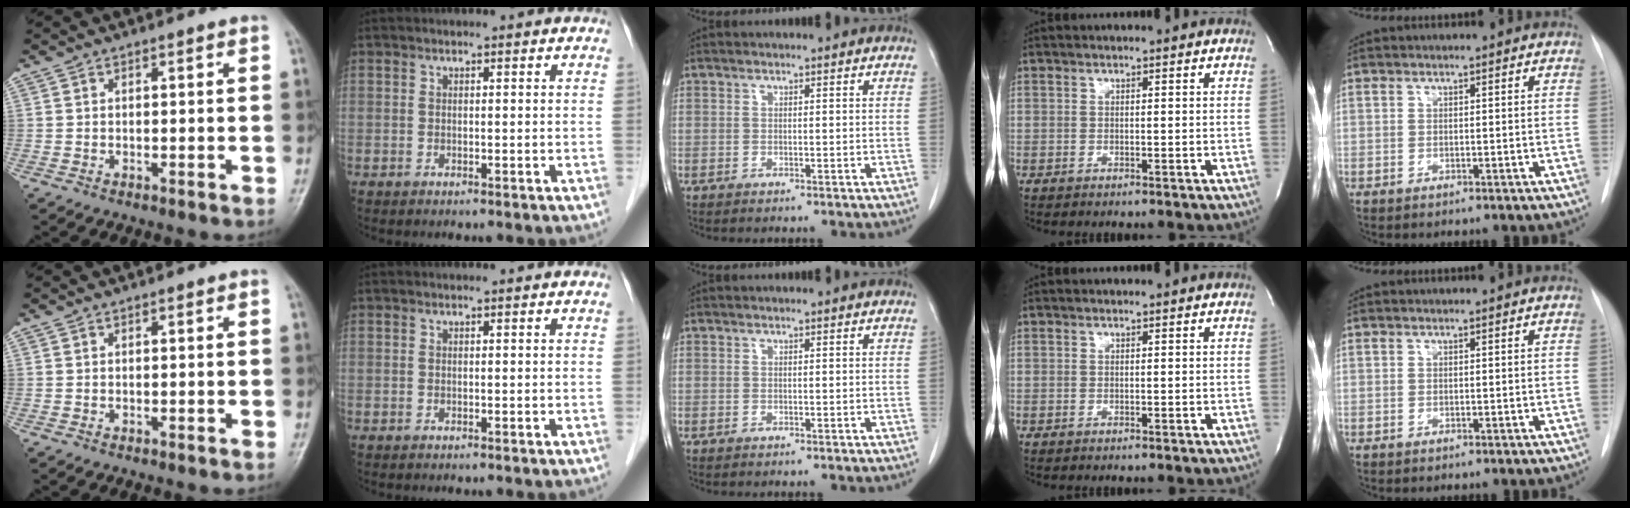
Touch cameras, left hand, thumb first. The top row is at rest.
{}